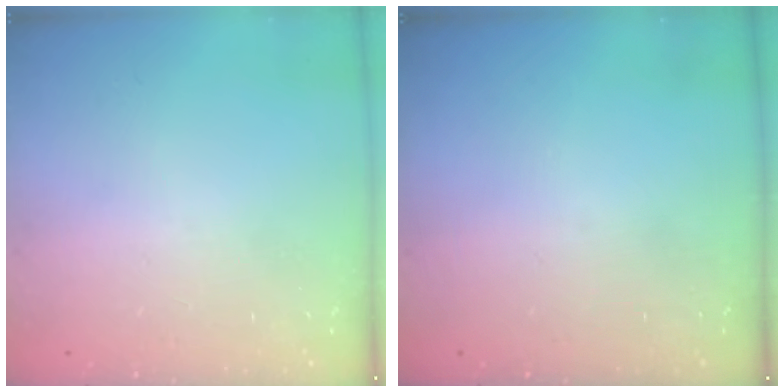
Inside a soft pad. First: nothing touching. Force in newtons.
{"total": 0.0}